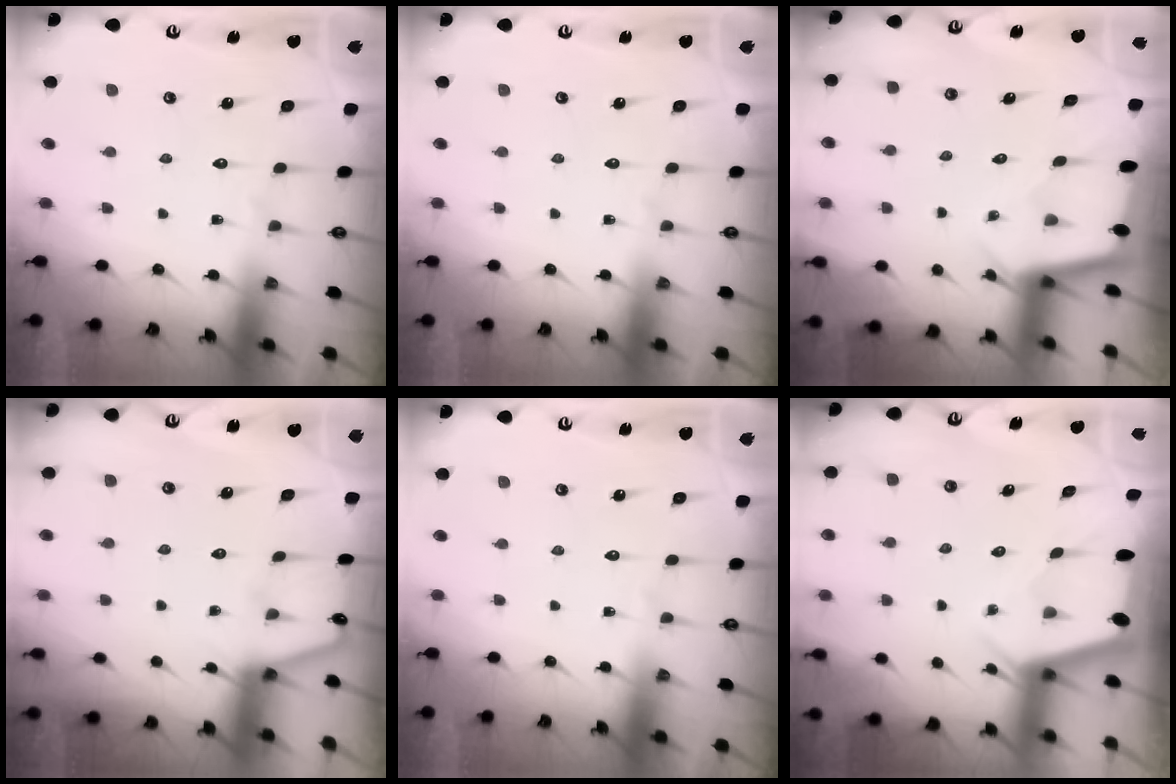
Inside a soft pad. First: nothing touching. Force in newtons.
{"total": 0.0}
{"total": 2.0, "press": 2.0, "slide": 0.2}
{"total": 1.8, "press": 1.8, "slide": 0.3}
{"total": 0.0}
{"total": 2.0, "press": 2.0, "slide": 0.2}